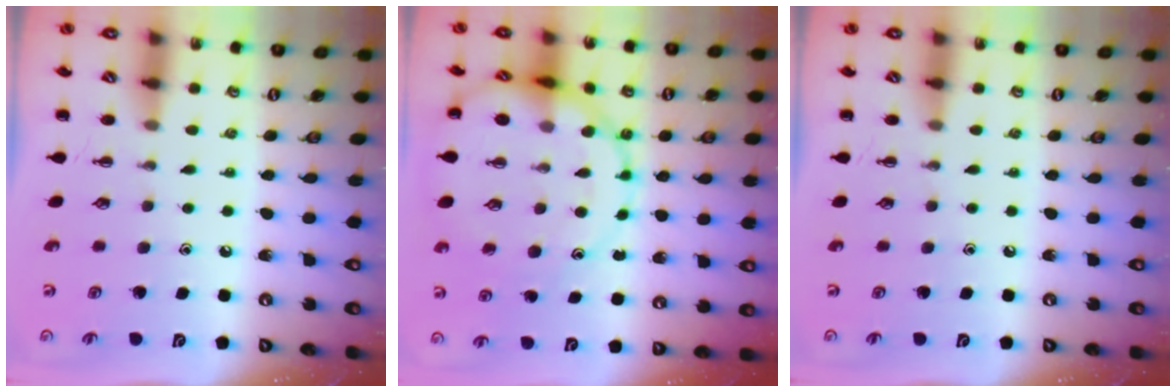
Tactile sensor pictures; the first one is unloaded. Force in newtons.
{"total": 14.2, "press": 14.0, "slide": 2.3}
{"total": 0.0}